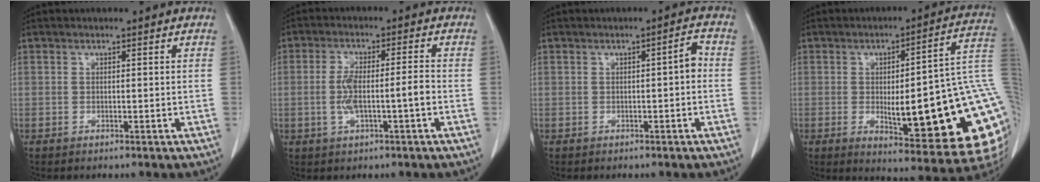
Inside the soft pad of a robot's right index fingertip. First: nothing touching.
{"total": 6.4, "force": [-1.3, 0.9, 6.2], "torque": [-0.127, 0.012, -0.021]}
{"total": 2.3, "force": [-0.2, 0.4, 2.2], "torque": [-0.030, 0.007, -0.004]}
{"total": 26.8, "force": [-3.0, 5.5, 26.1], "torque": [-0.235, 0.013, -0.031]}